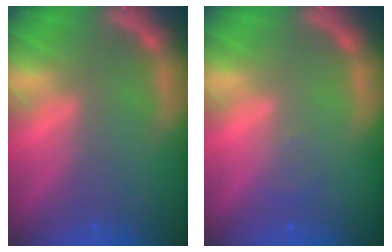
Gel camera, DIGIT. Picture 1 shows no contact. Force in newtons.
{"total": 0.9}